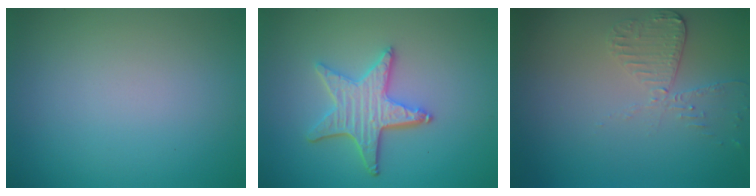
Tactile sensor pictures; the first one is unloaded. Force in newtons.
{"total": 4.4, "press": 3.7, "slide": 2.4}
{"total": 2.0, "press": 1.9, "slide": 0.6}